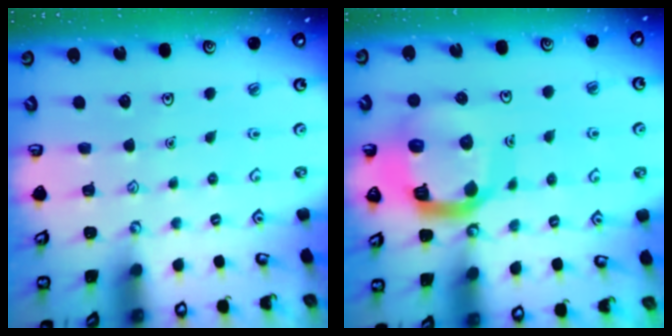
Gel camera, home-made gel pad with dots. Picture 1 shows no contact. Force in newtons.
{"total": 15.6, "press": 15.4, "slide": 1.9}